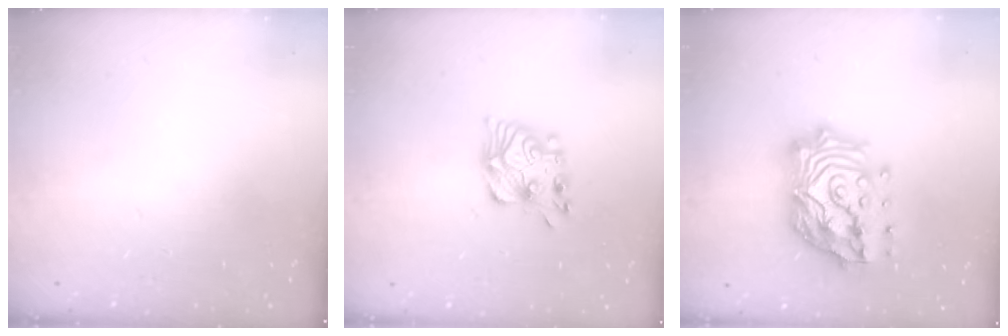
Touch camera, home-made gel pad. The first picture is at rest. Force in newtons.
{"total": 9.8, "press": 9.8, "slide": 0.4}
{"total": 22.0, "press": 21.7, "slide": 3.4}